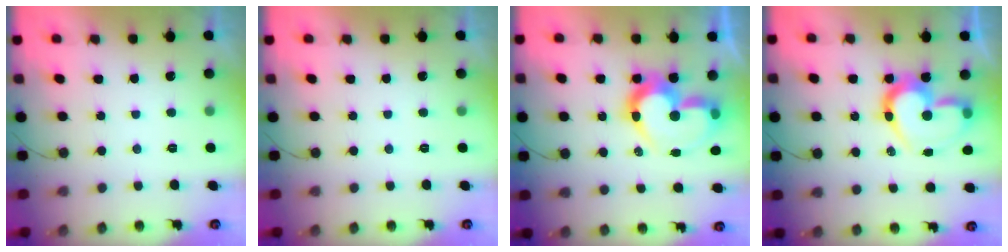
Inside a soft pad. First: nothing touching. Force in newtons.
{"total": 0.0}
{"total": 15.6, "press": 15.3, "slide": 2.7}
{"total": 16.2, "press": 16.1, "slide": 1.7}